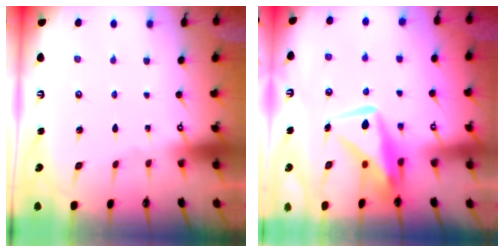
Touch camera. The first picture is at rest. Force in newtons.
{"total": 12.4, "press": 12.4, "slide": 1.1}